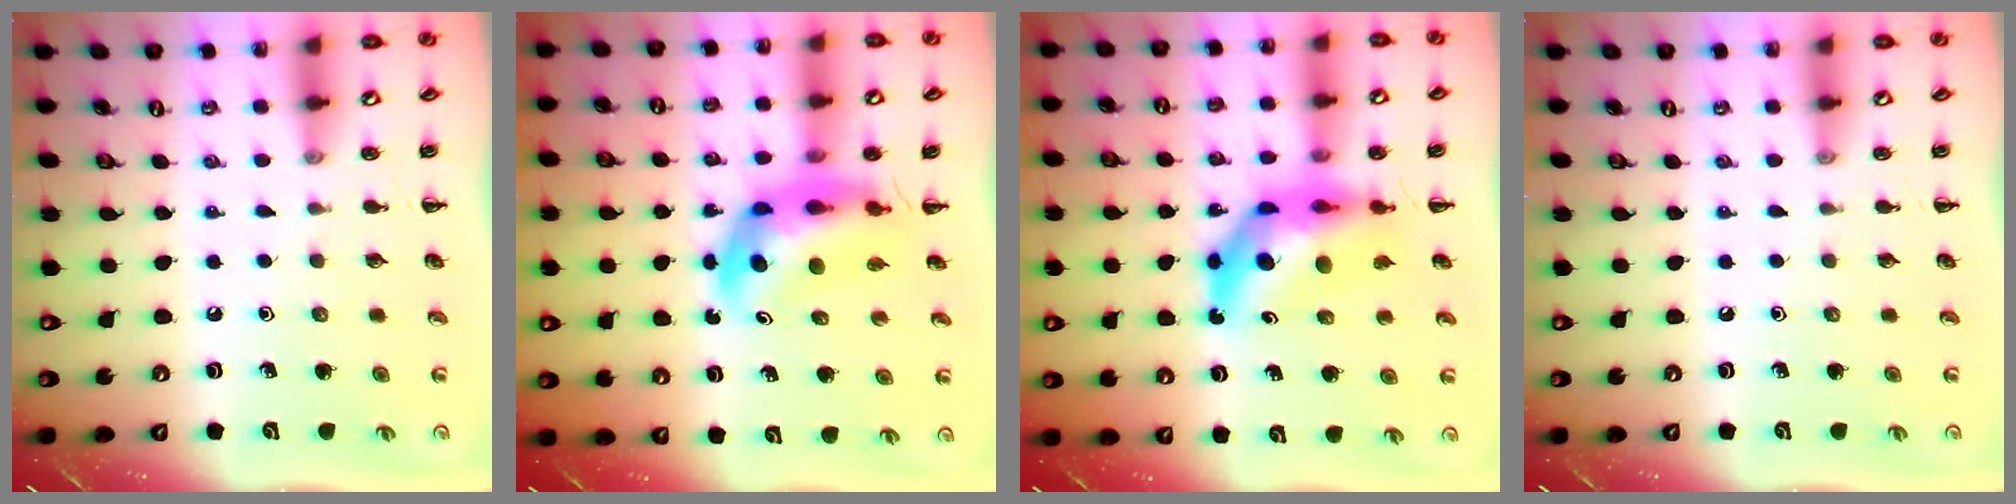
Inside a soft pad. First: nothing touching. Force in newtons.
{"total": 7.2, "press": 6.8, "slide": 2.4}
{"total": 12.1, "press": 11.5, "slide": 3.9}
{"total": 0.0}